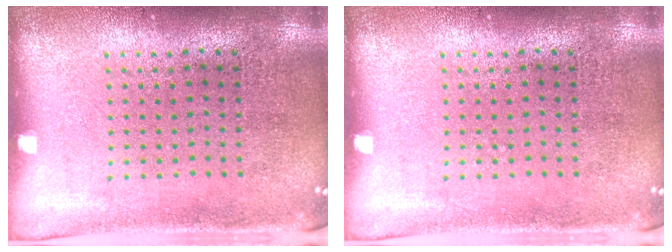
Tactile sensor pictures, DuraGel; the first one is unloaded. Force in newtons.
{"total": 0.0}